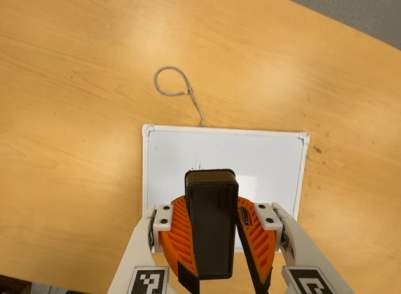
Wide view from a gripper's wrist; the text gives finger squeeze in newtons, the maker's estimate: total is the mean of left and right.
{"total": 11.4, "left": 10.7, "right": 12.1}